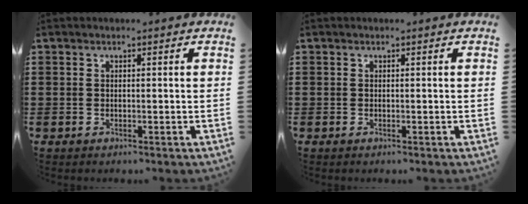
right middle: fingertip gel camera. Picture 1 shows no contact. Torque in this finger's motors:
{"motor_torque": [-1.34, -0.80, 0.00, 0.00]}